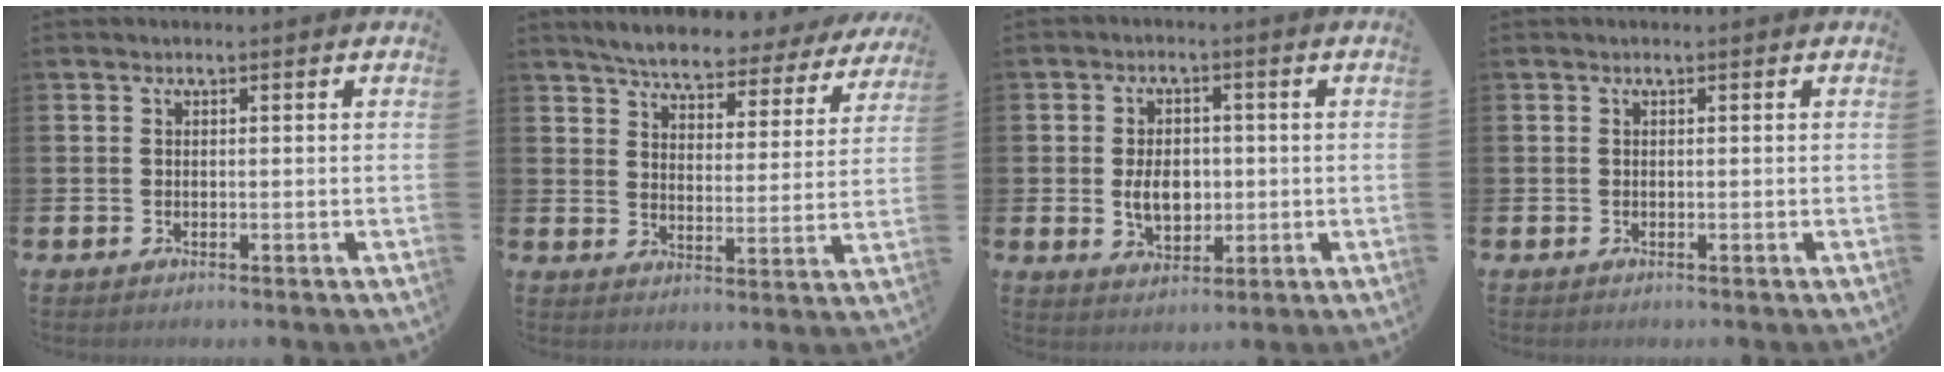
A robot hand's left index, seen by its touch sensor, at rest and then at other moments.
{"total": 5.4, "force": [5.2, 0.6, 1.5], "torque": [-0.047, -0.038, 0.084]}
{"total": 5.1, "force": [-0.1, 3.5, 3.7], "torque": [-0.059, 0.006, -0.008]}
{"total": 0.0}